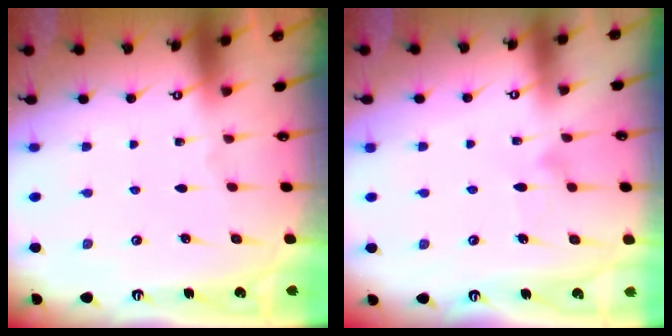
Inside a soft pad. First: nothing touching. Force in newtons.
{"total": 8.8, "press": 8.8, "slide": 0.4}